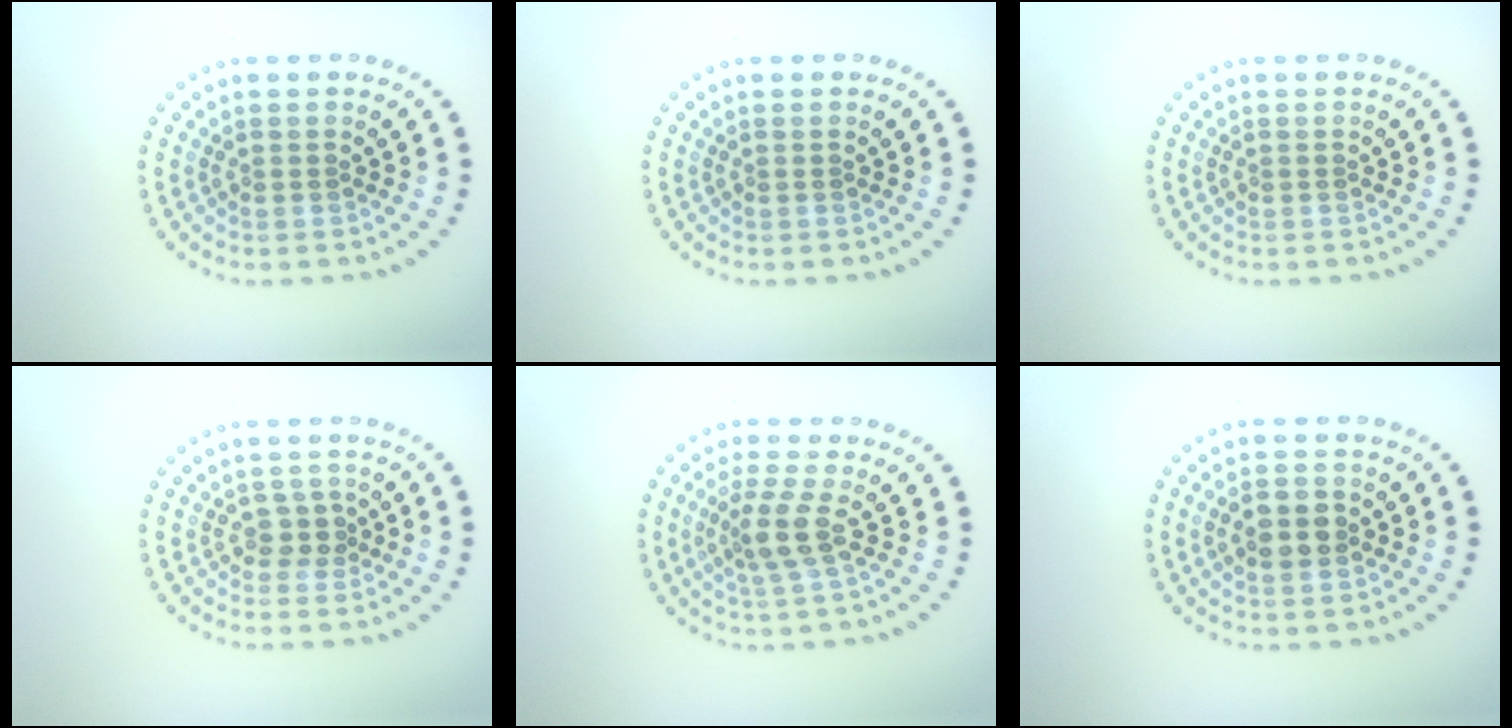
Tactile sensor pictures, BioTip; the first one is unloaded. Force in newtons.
{"total": 0.0}
{"total": 0.0}
{"total": 1.4, "press": 1.2, "slide": 0.9}
{"total": 3.0, "press": 2.3, "slide": 1.9}
{"total": 2.5, "press": 2.5, "slide": 0.1}